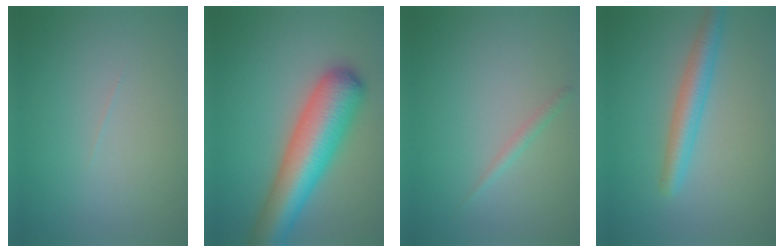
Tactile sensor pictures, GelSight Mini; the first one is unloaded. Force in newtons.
{"total": 10.2, "press": 10.2, "slide": 0.3}
{"total": 1.0, "press": 1.0, "slide": 0.1}
{"total": 3.3, "press": 3.3, "slide": 0.1}